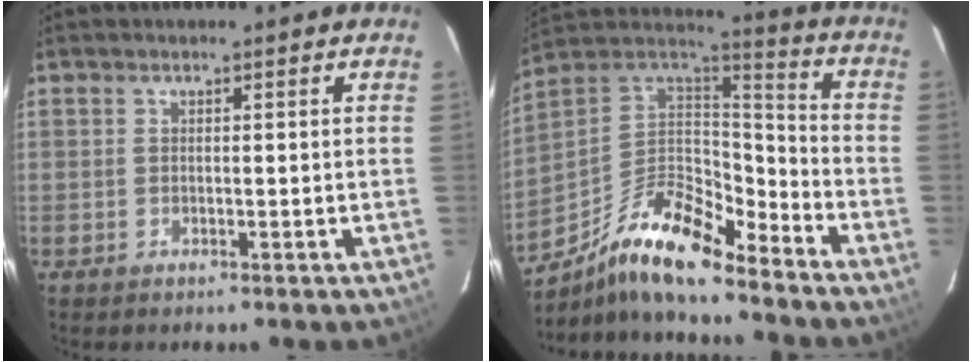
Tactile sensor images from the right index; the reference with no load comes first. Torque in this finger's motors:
{"motor_torque": [0.76, -0.65, 0.22, 0.03]}